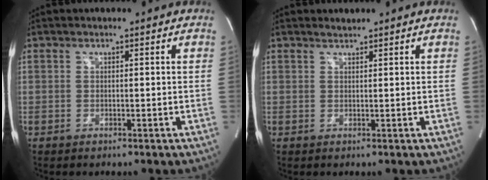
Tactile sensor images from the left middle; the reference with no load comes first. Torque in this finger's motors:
{"motor_torque": [0.13, 0.03, -0.09, 0.01]}